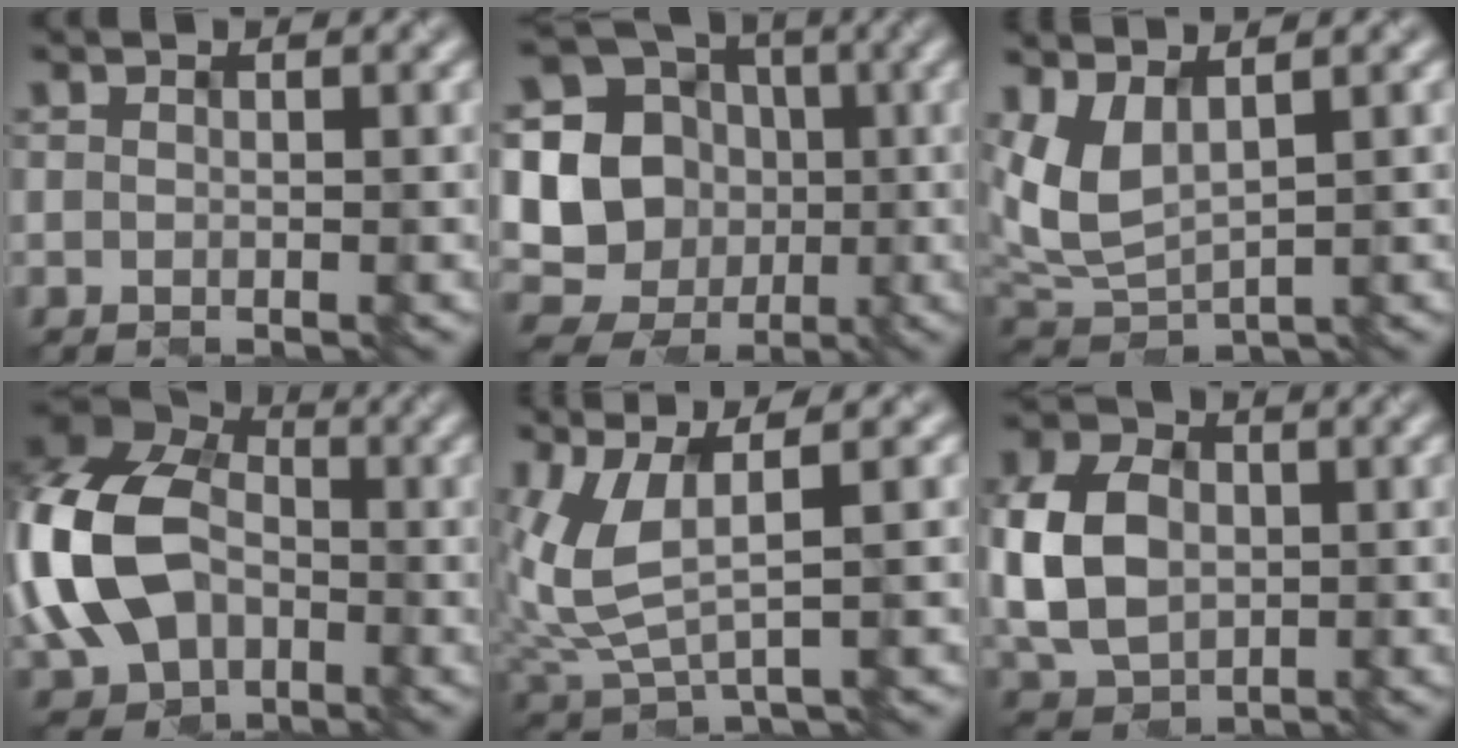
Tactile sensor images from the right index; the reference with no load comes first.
{"total": 17.5, "force": [-0.8, 16.5, 5.6], "torque": [-0.141, 0.018, -0.039]}
{"total": 4.3, "force": [1.7, 2.2, 3.2], "torque": [-0.085, -0.005, 0.040]}
{"total": 15.2, "force": [-2.2, 10.9, 10.4], "torque": [-0.259, -0.003, -0.059]}
{"total": 5.5, "force": [1.8, 2.2, 4.7], "torque": [-0.126, -0.003, 0.044]}
{"total": 9.3, "force": [-0.2, 7.0, 6.1], "torque": [-0.151, 0.009, -0.011]}